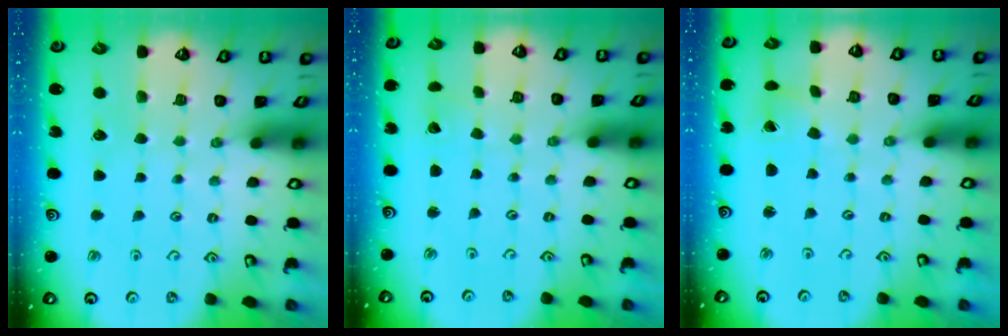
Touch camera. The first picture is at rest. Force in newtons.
{"total": 1.8, "press": 1.8, "slide": 0.1}
{"total": 1.5, "press": 1.5, "slide": 0.0}